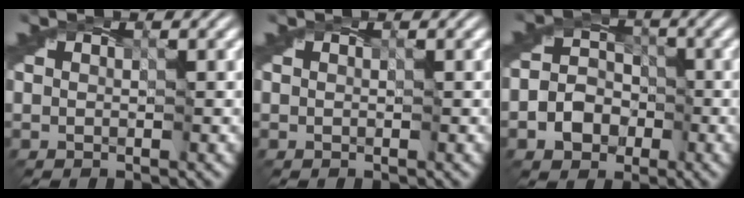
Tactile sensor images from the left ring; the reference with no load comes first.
{"total": 0.0}
{"total": 4.0, "force": [-1.4, 3.3, 1.9], "torque": [-0.026, 0.002, -0.028]}